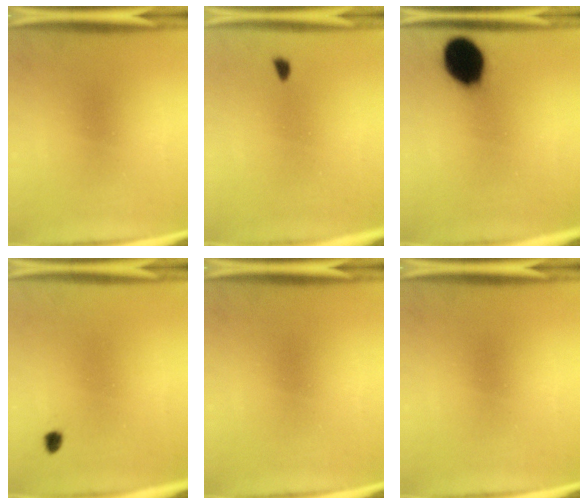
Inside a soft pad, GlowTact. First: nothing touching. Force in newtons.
{"total": 1.1}
{"total": 13.5}
{"total": 1.2}
{"total": 0.0}
{"total": 0.0}